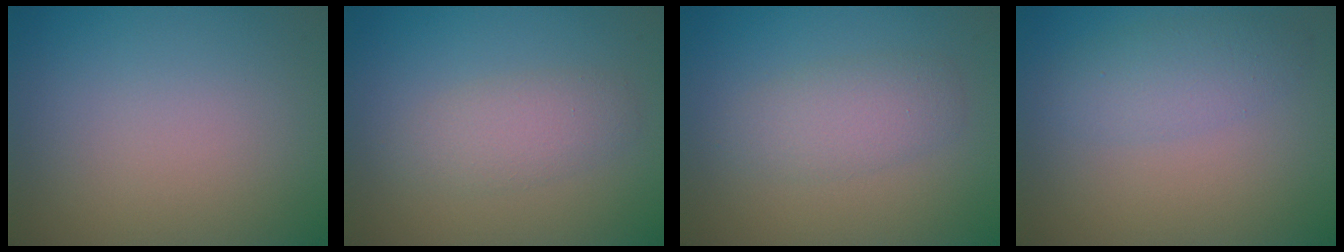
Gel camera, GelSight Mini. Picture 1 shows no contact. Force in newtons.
{"total": 2.7, "press": 2.7, "slide": 0.2}
{"total": 2.9, "press": 2.9, "slide": 0.1}
{"total": 2.6, "press": 2.6, "slide": 0.1}